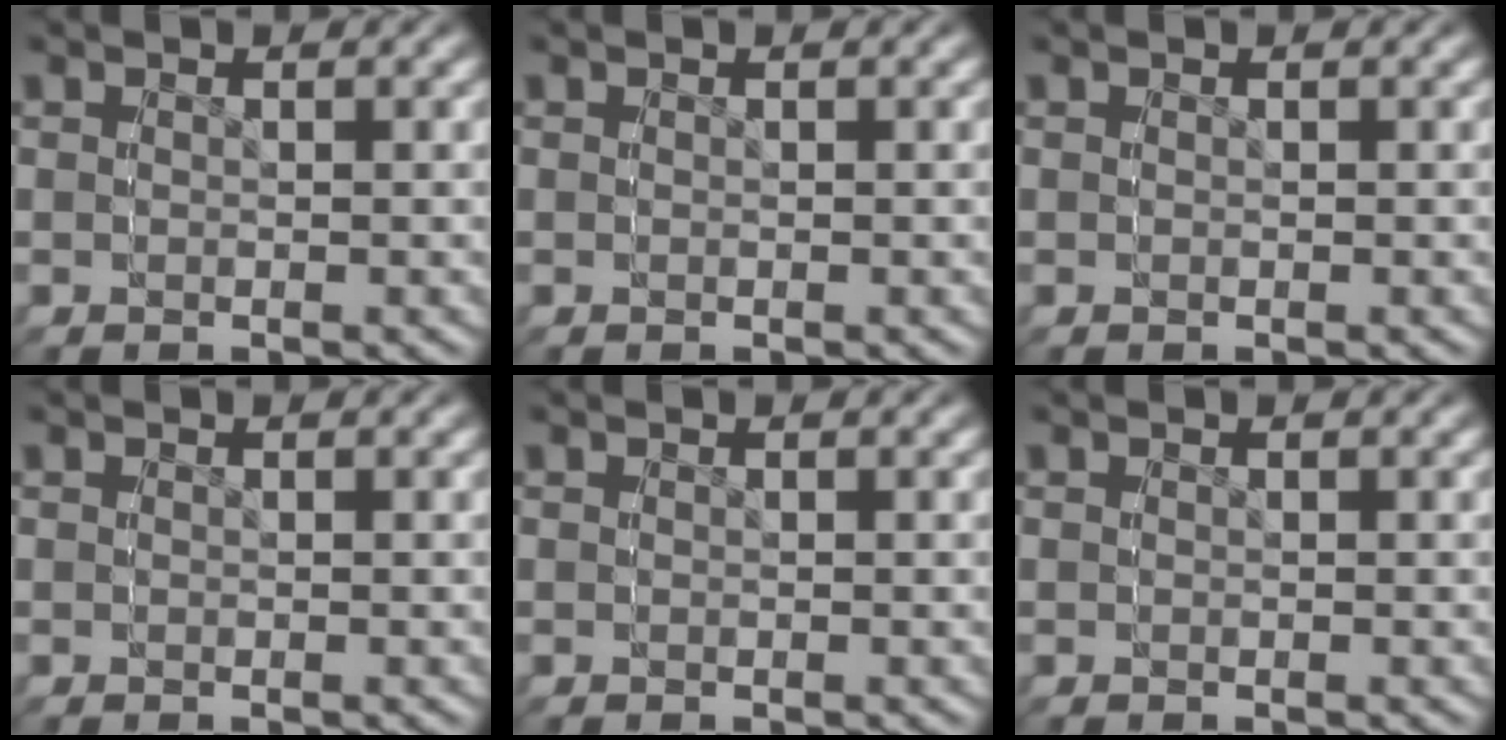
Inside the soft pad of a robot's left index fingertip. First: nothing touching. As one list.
[{"total": 0.0}, {"total": 0.0}, {"total": 0.0}, {"total": 0.0}, {"total": 0.0}]